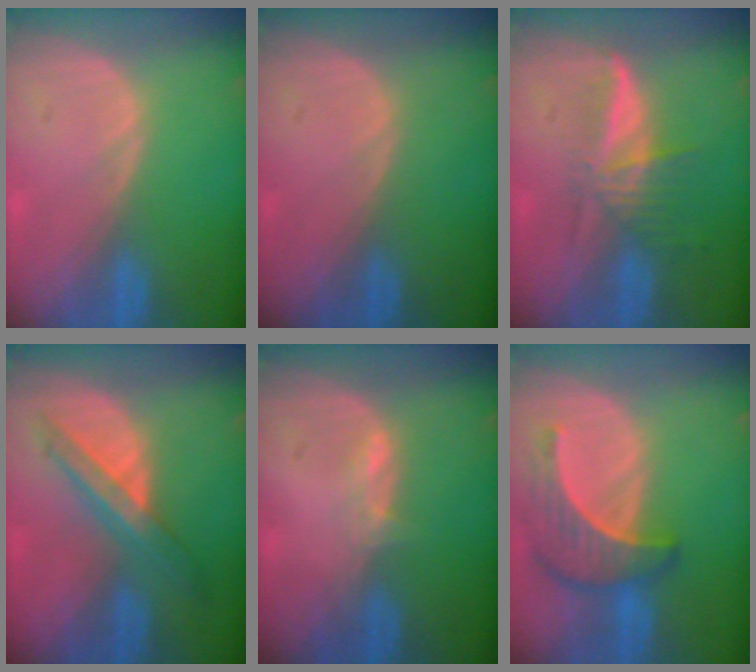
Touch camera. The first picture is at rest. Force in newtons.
{"total": 0.0}
{"total": 6.0, "press": 5.3, "slide": 2.7}
{"total": 7.2, "press": 6.1, "slide": 3.8}
{"total": 1.6, "press": 1.5, "slide": 0.6}
{"total": 7.1, "press": 7.0, "slide": 1.1}